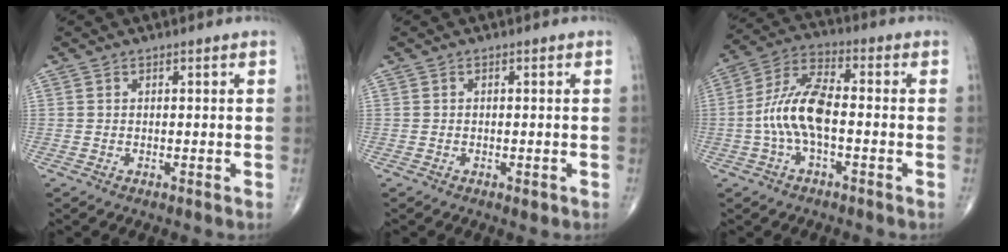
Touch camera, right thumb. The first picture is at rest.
{"total": 1.2, "force": [-0.5, 0.6, 0.9], "torque": [-0.011, -0.002, -0.006]}
{"total": 10.9, "force": [-1.7, 4.6, 9.7], "torque": [-0.208, 0.036, -0.039]}